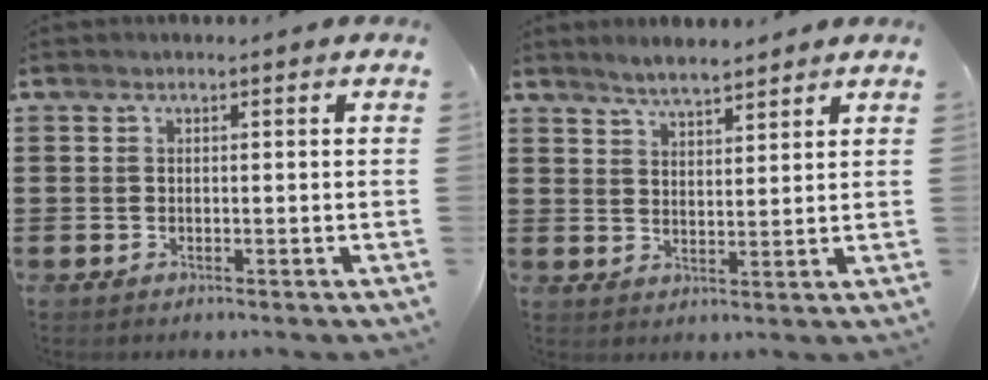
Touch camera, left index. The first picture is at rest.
{"total": 3.7, "force": [3.6, 0.3, 0.8], "torque": [-0.025, -0.005, 0.067]}